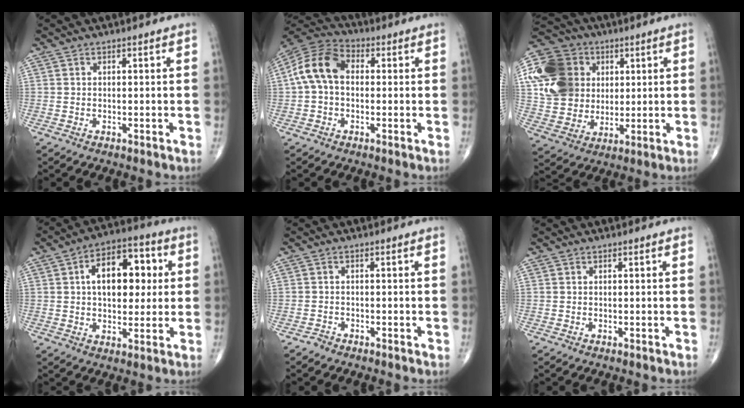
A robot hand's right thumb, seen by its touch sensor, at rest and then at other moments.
{"total": 10.7, "force": [0.6, 7.4, 7.7], "torque": [-0.145, 0.033, 0.000]}
{"total": 18.9, "force": [4.0, 15.8, 9.4], "torque": [-0.167, 0.010, 0.077]}
{"total": 14.5, "force": [2.7, 8.5, 11.4], "torque": [-0.133, 0.017, 0.037]}
{"total": 1.1, "force": [-1.0, 0.5, 0.1], "torque": [-0.003, 0.000, -0.024]}
{"total": 0.0}